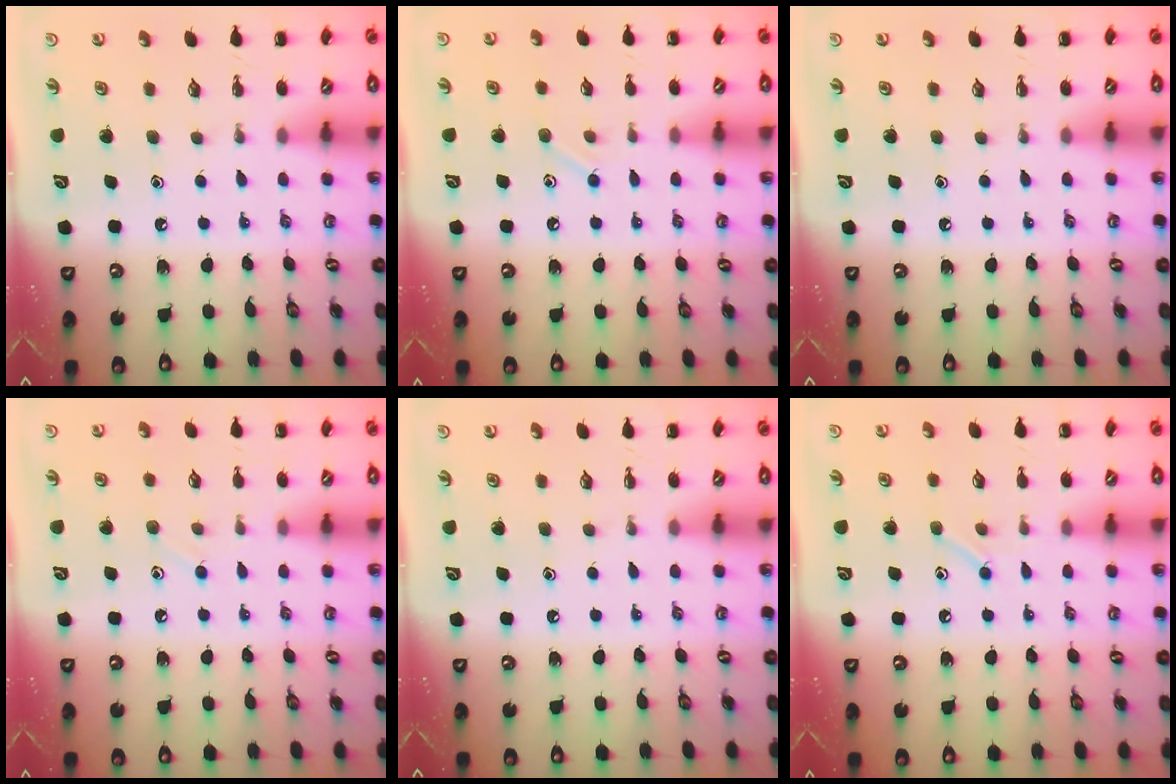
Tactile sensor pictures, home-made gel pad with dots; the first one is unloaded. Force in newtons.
{"total": 6.7, "press": 6.5, "slide": 1.8}
{"total": 0.0}
{"total": 5.2, "press": 5.0, "slide": 1.6}
{"total": 0.0}
{"total": 6.2, "press": 6.1, "slide": 0.9}